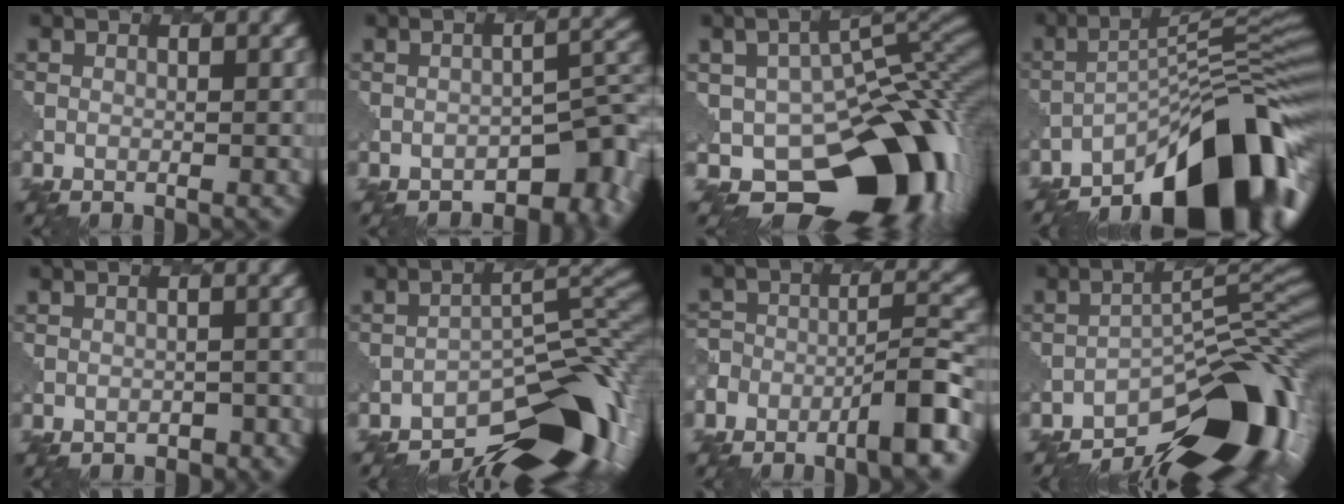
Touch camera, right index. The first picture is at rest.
{"total": 5.8, "force": [-4.0, 2.5, 3.4], "torque": [-0.018, 0.000, -0.050]}
{"total": 15.1, "force": [-5.6, 9.8, 10.1], "torque": [-0.107, -0.013, -0.089]}
{"total": 12.1, "force": [-8.4, 3.1, 8.2], "torque": [-0.098, 0.019, -0.147]}
{"total": 2.3, "force": [-2.1, 0.8, 0.5], "torque": [-0.004, 0.008, -0.020]}
{"total": 11.3, "force": [-8.1, 4.3, 6.6], "torque": [-0.065, 0.006, -0.134]}
{"total": 6.4, "force": [-4.6, 2.7, 3.5], "torque": [-0.039, 0.009, -0.089]}
{"total": 12.7, "force": [-8.9, 4.0, 8.1], "torque": [-0.100, -0.002, -0.151]}